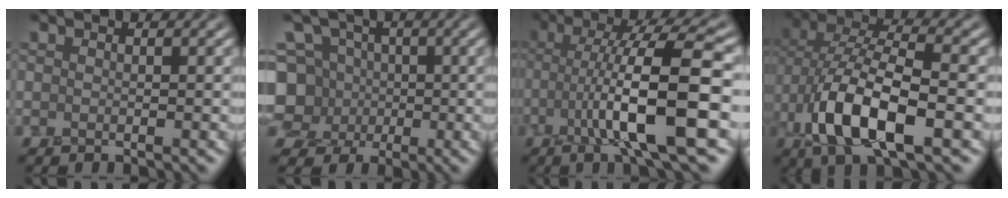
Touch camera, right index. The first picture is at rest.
{"total": 5.5, "force": [0.2, 5.2, 1.9], "torque": [-0.028, 0.026, -0.019]}
{"total": 9.5, "force": [-2.2, 1.8, 9.1], "torque": [-0.144, 0.016, -0.040]}
{"total": 8.9, "force": [-2.2, 4.0, 7.6], "torque": [-0.154, 0.010, -0.043]}